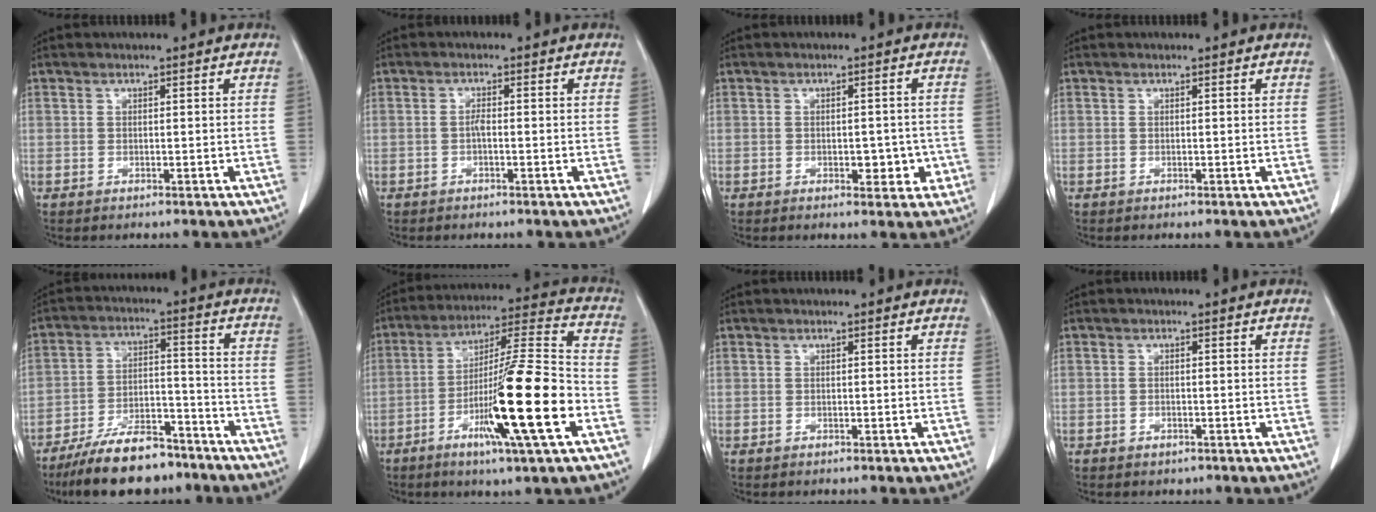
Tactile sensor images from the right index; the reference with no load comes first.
{"total": 1.1, "force": [-0.3, 0.3, 1.0], "torque": [-0.021, 0.002, -0.007]}
{"total": 3.9, "force": [-1.0, 2.2, 3.0], "torque": [-0.028, 0.004, -0.007]}
{"total": 0.0}
{"total": 13.1, "force": [-10.5, 4.6, 6.5], "torque": [-0.107, 0.009, -0.179]}
{"total": 18.6, "force": [-6.5, 0.2, 17.4], "torque": [-0.300, -0.013, -0.111]}
{"total": 0.0}
{"total": 1.0, "force": [-0.6, 0.8, 0.3], "torque": [-0.005, 0.002, -0.005]}